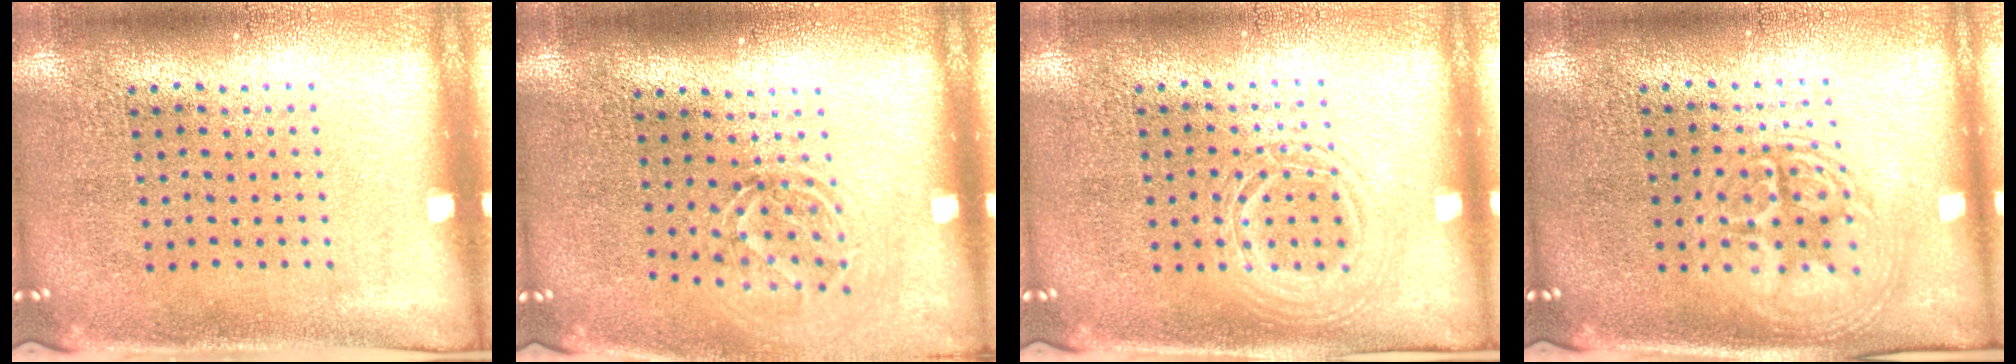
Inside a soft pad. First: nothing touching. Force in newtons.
{"total": 1.6, "press": 1.2, "slide": 1.1}
{"total": 1.1, "press": 1.0, "slide": 0.1}
{"total": 2.6, "press": 2.6, "slide": 0.2}